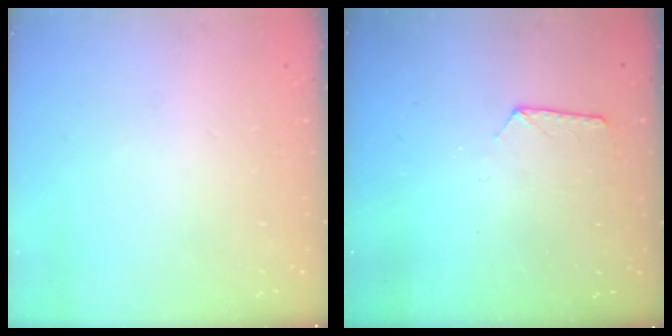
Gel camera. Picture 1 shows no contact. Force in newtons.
{"total": 6.3, "press": 6.3, "slide": 0.6}